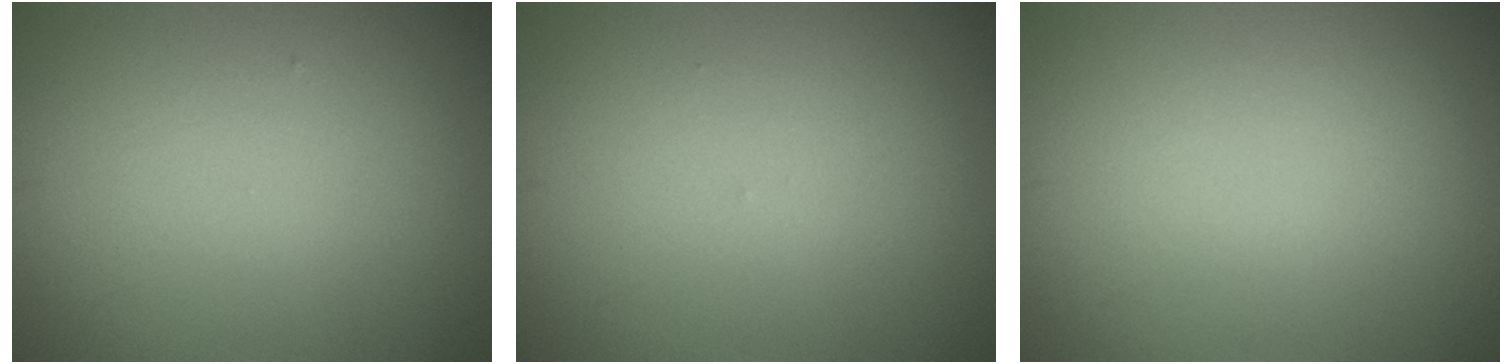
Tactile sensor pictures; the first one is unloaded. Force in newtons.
{"total": 0.0}
{"total": 0.0}